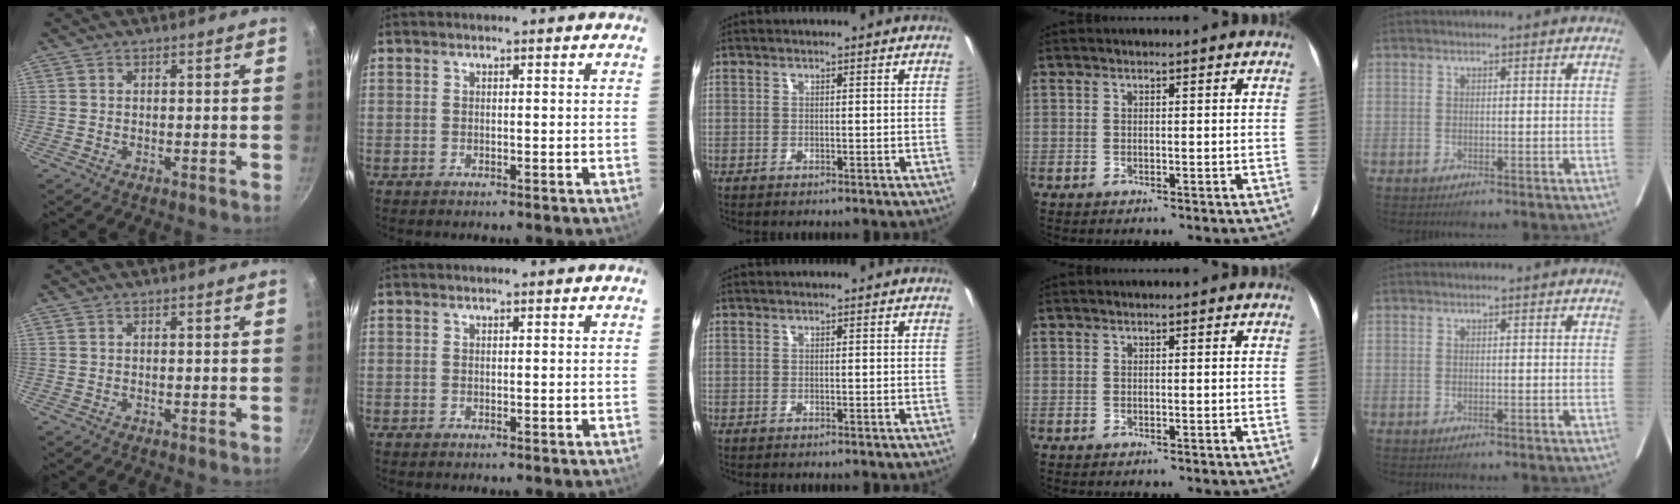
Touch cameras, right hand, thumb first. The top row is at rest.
{}